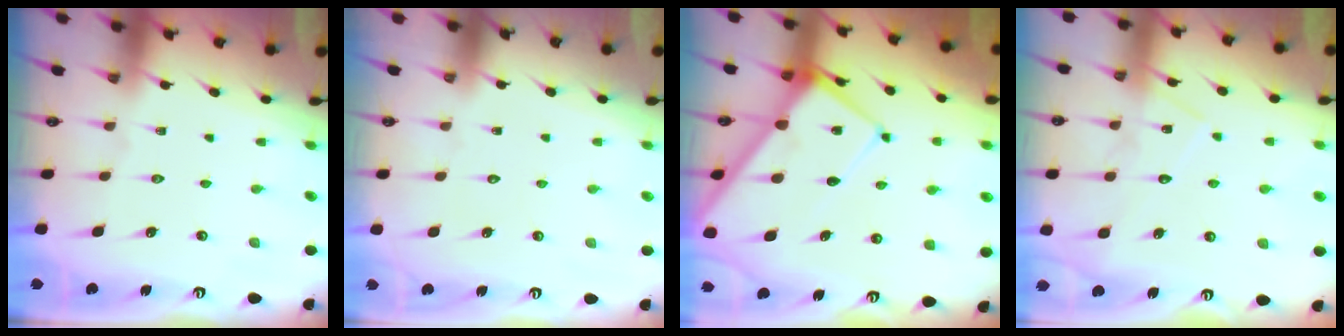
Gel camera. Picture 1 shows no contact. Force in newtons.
{"total": 1.7, "press": 1.7, "slide": 0.1}
{"total": 12.7, "press": 12.7, "slide": 1.3}
{"total": 11.0, "press": 11.0, "slide": 0.7}